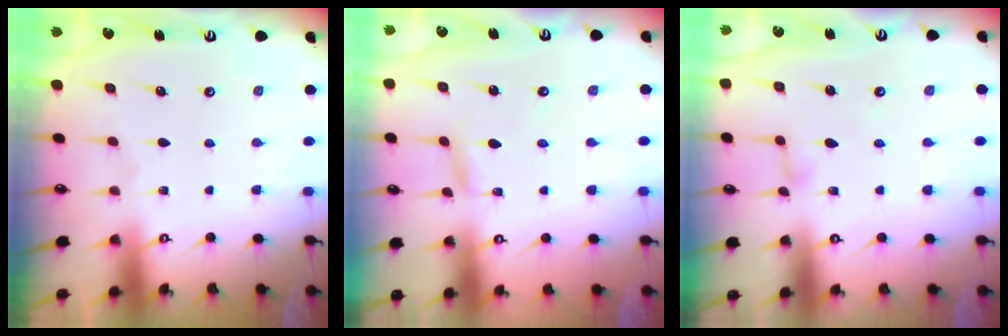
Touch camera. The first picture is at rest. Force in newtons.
{"total": 2.1, "press": 2.1, "slide": 0.1}
{"total": 3.0, "press": 3.0, "slide": 0.3}